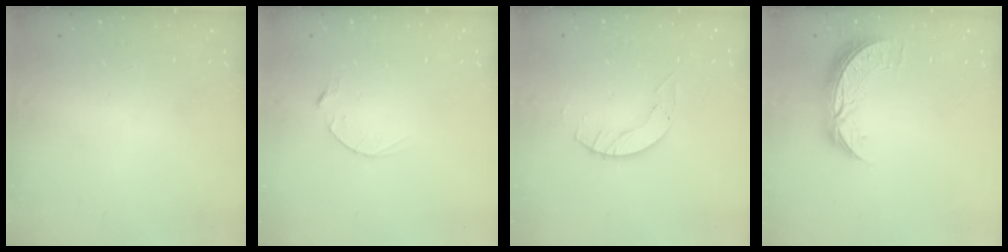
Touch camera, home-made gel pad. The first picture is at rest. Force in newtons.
{"total": 2.8, "press": 2.8, "slide": 0.4}
{"total": 4.0, "press": 4.0, "slide": 0.5}
{"total": 8.0, "press": 8.0, "slide": 0.7}